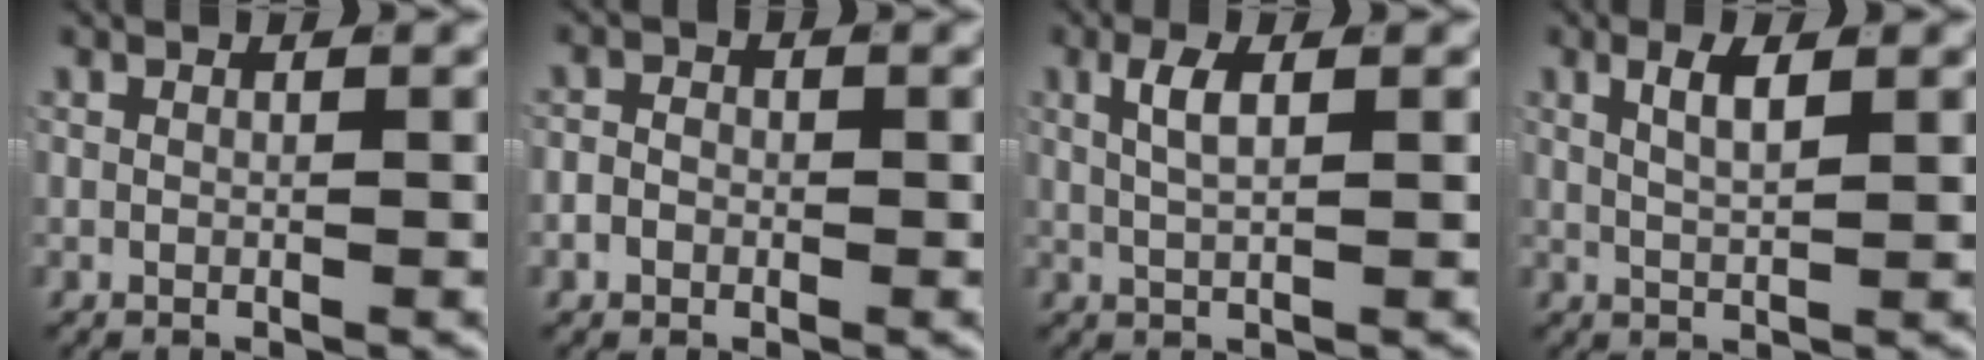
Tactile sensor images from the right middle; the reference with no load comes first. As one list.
[{"total": 1.8, "force": [-0.7, 1.6, 0.7], "torque": [-0.009, 0.001, -0.016]}, {"total": 2.4, "force": [0.9, 0.3, 2.1], "torque": [-0.038, 0.001, 0.020]}, {"total": 2.8, "force": [1.3, 0.5, 2.4], "torque": [-0.039, -0.002, 0.027]}]